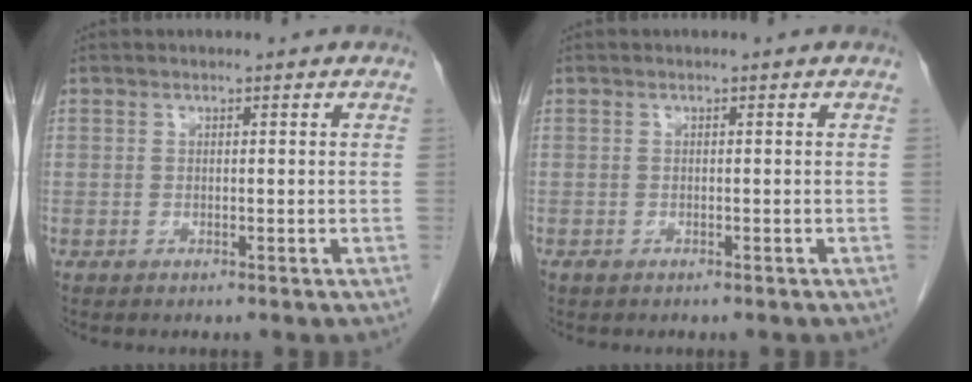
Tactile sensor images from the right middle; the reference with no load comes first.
{"total": 0.6, "force": [-0.4, 0.4, 0.1], "torque": [-0.008, 0.002, -0.006]}